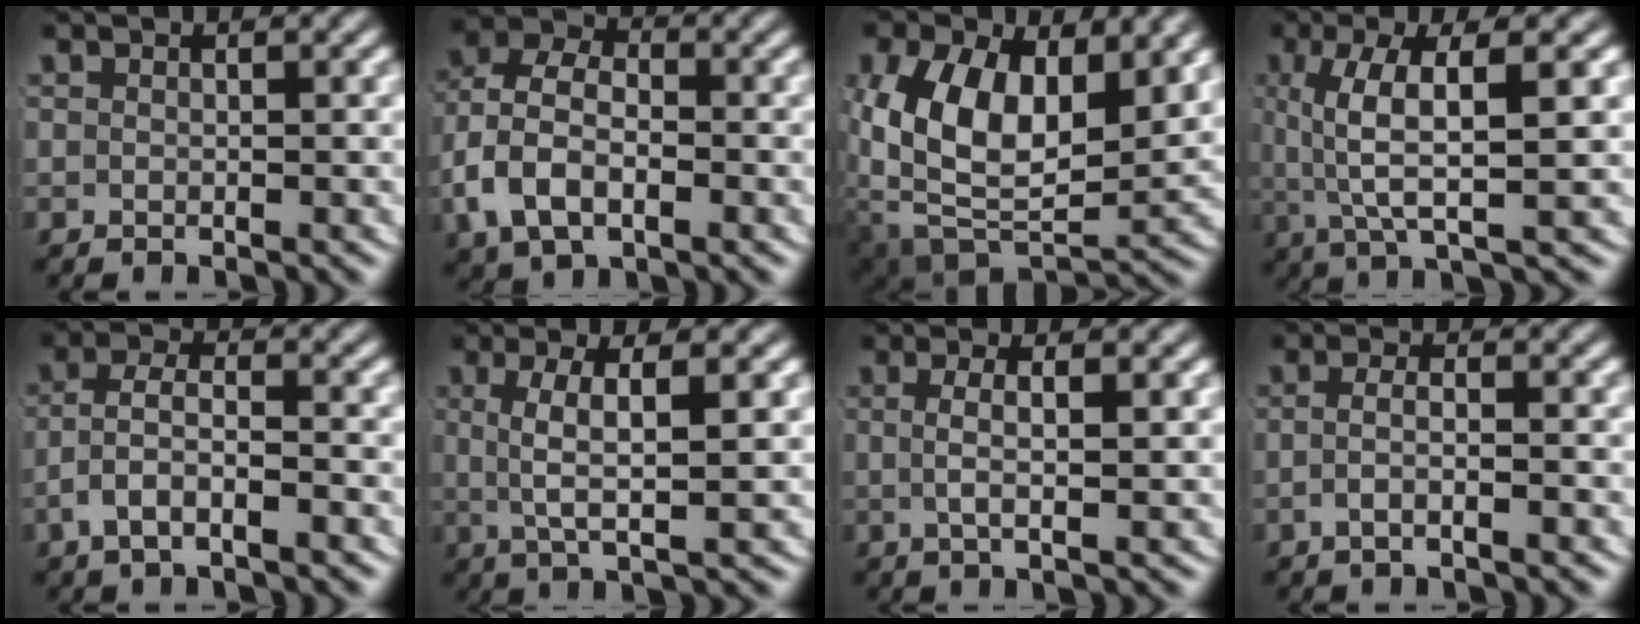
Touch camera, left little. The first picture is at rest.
{"total": 6.7, "force": [-0.9, 5.0, 4.3], "torque": [-0.095, -0.018, -0.010]}
{"total": 10.4, "force": [-1.2, 7.0, 7.6], "torque": [-0.158, -0.058, 0.008]}
{"total": 6.0, "force": [0.4, 1.6, 5.8], "torque": [-0.107, -0.003, 0.011]}
{"total": 3.8, "force": [-2.2, 1.7, 2.6], "torque": [-0.048, -0.009, -0.037]}
{"total": 4.1, "force": [0.6, 0.3, 4.0], "torque": [-0.076, -0.007, 0.017]}
{"total": 2.5, "force": [0.3, 0.0, 2.5], "torque": [-0.044, -0.004, 0.010]}
{"total": 2.2, "force": [-1.3, 0.3, 1.7], "torque": [-0.033, -0.007, -0.019]}